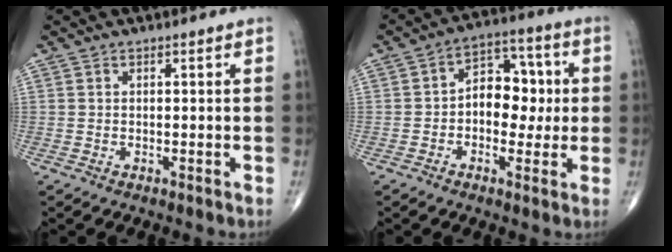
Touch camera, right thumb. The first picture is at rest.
{"total": 10.2, "force": [0.0, 7.0, 7.4], "torque": [-0.064, 0.028, -0.010]}